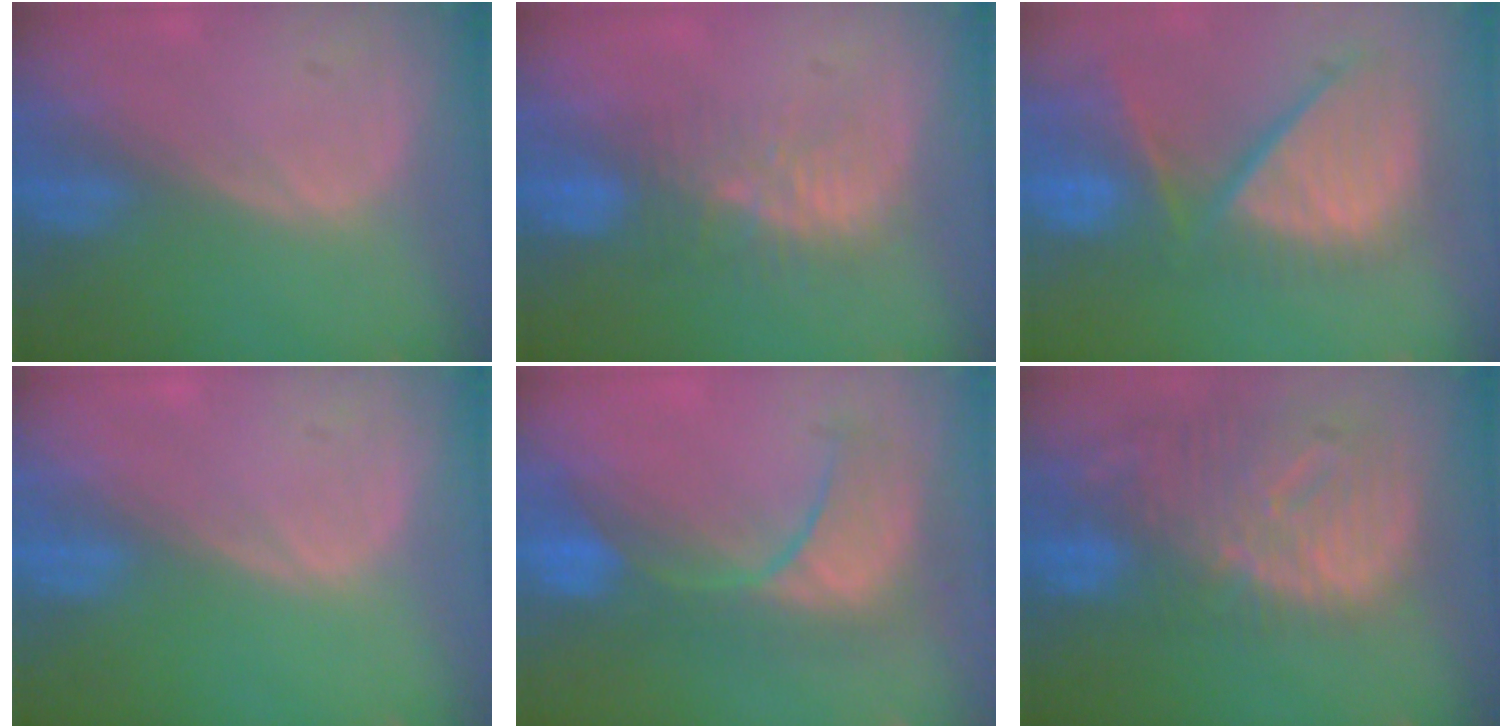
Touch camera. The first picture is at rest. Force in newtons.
{"total": 6.0, "press": 5.7, "slide": 1.9}
{"total": 12.3, "press": 10.6, "slide": 6.3}
{"total": 0.0}
{"total": 8.8, "press": 8.8, "slide": 0.5}
{"total": 12.5, "press": 10.8, "slide": 6.3}